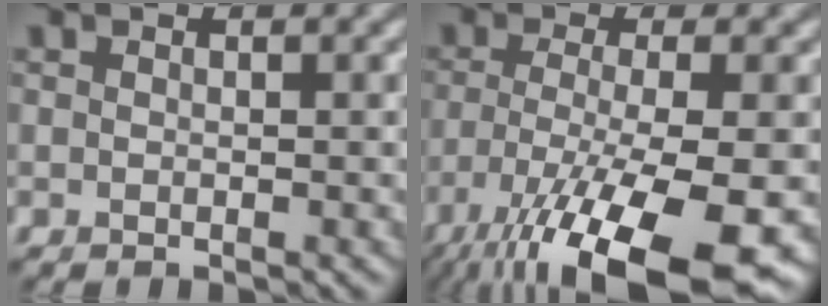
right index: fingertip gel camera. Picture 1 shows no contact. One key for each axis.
{"total": 13.2, "fx": -7.2, "fy": 3.5, "fz": 10.5, "tx": -0.202, "ty": -0.024, "tz": -0.123}